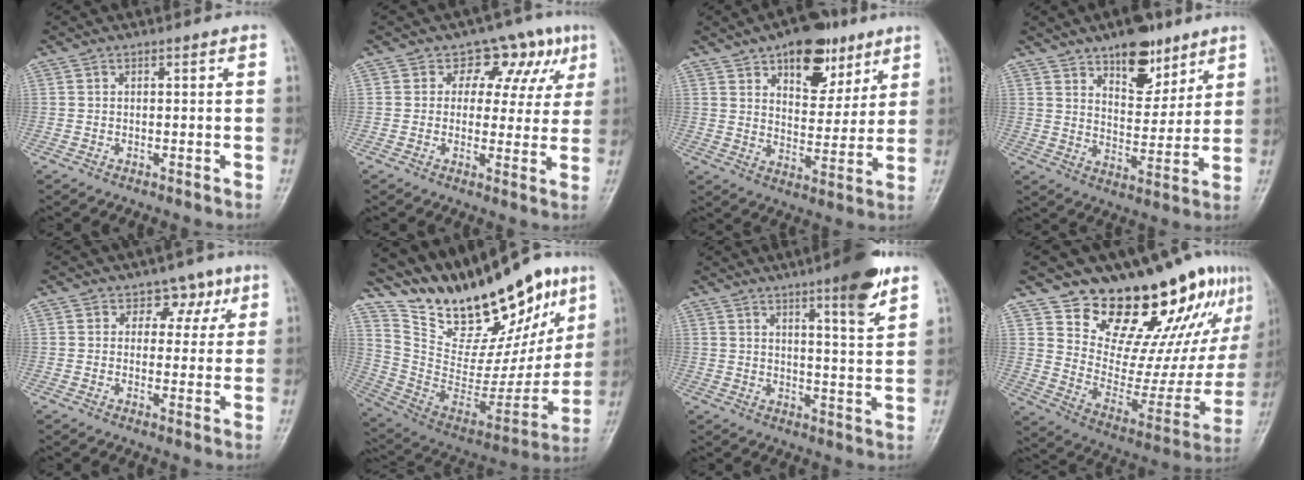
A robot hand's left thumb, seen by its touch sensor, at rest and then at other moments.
{"total": 9.5, "force": [4.2, 7.0, 4.8], "torque": [-0.001, -0.002, 0.048]}
{"total": 13.8, "force": [7.9, 7.5, 8.4], "torque": [-0.077, -0.037, 0.120]}
{"total": 12.0, "force": [7.7, 5.8, 7.1], "torque": [-0.073, -0.048, 0.124]}
{"total": 4.8, "force": [2.4, 3.8, 1.7], "torque": [0.015, -0.005, 0.029]}
{"total": 29.1, "force": [21.3, 12.2, 15.5], "torque": [-0.202, -0.081, 0.357]}
{"total": 9.7, "force": [6.0, 1.2, 7.5], "torque": [-0.098, -0.036, 0.084]}
{"total": 23.7, "force": [17.5, 10.2, 12.2], "torque": [-0.117, -0.115, 0.264]}